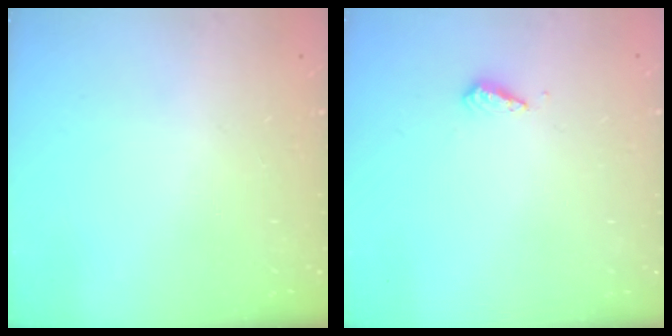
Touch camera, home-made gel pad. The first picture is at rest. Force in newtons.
{"total": 2.8, "press": 2.8, "slide": 0.7}